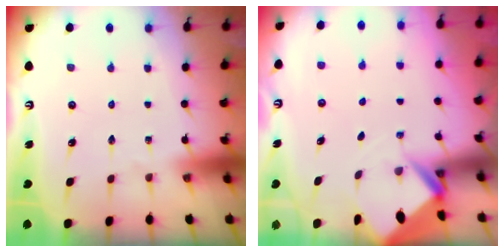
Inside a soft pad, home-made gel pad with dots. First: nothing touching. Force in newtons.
{"total": 2.7, "press": 2.7, "slide": 0.1}